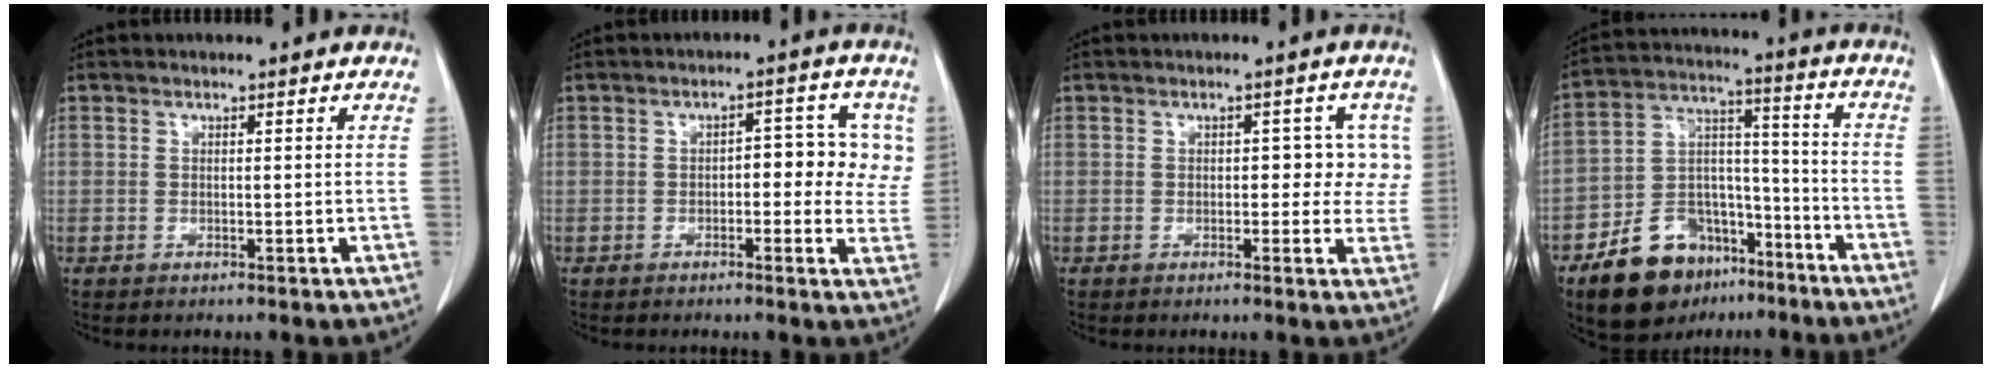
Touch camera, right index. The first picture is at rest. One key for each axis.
{"total": 7.3, "fx": 0.7, "fy": 3.7, "fz": 6.2, "tx": -0.059, "ty": 0.026, "tz": 0.007}
{"total": 4.6, "fx": 0.6, "fy": 2.8, "fz": 3.6, "tx": -0.023, "ty": 0.021, "tz": 0.003}
{"total": 15.3, "fx": -10.1, "fy": 9.2, "fz": 6.9, "tx": -0.115, "ty": 0.045, "tz": -0.164}